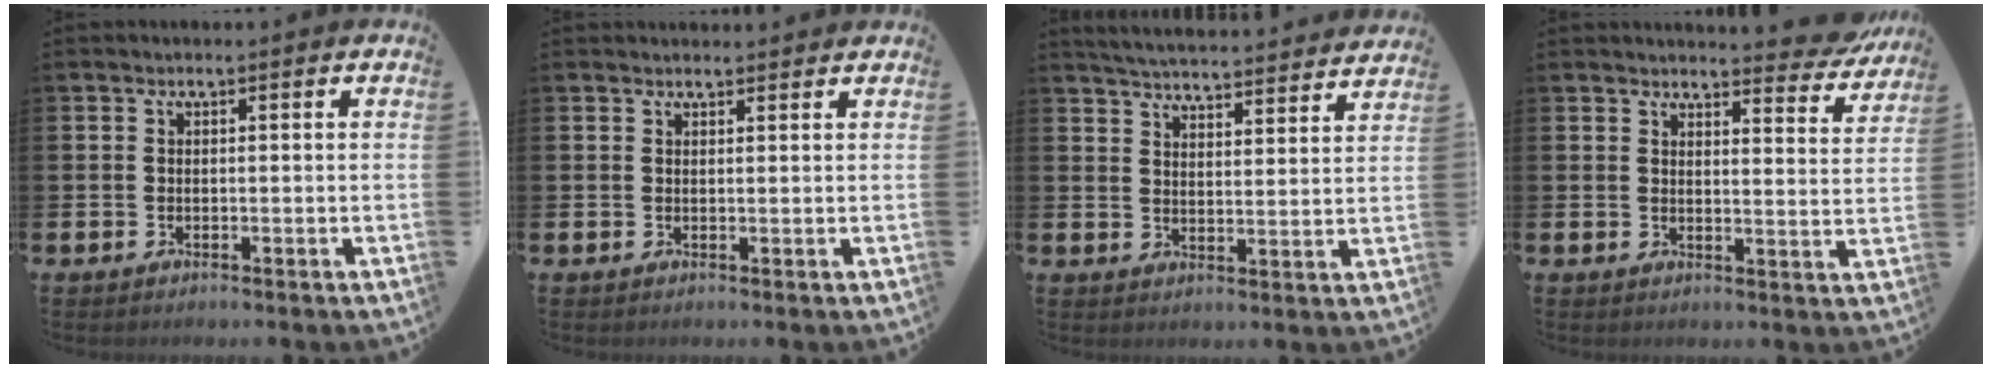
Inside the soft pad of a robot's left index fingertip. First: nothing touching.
{"total": 1.2, "force": [1.2, 0.3, -0.1], "torque": [0.007, -0.002, 0.020]}
{"total": 5.0, "force": [5.0, 0.1, 0.4], "torque": [-0.021, -0.043, 0.086]}
{"total": 4.1, "force": [4.1, 0.4, 0.4], "torque": [0.001, -0.033, 0.067]}